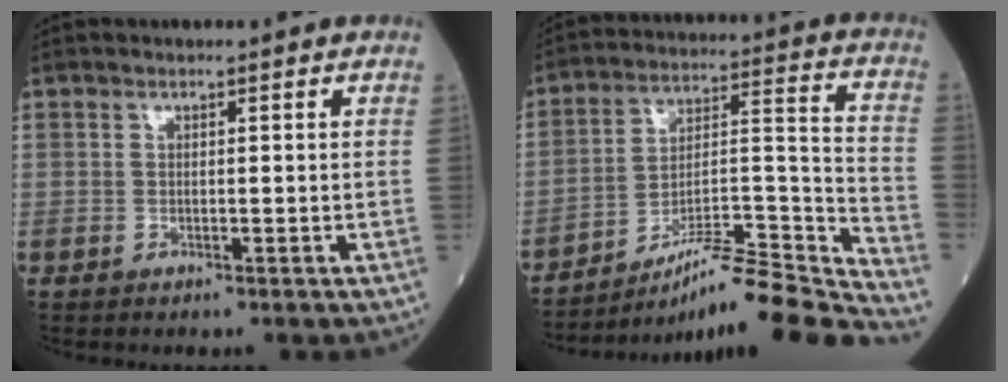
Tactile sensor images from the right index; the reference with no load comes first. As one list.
[{"total": 20.6, "force": [-18.5, -0.7, 9.0], "torque": [-0.110, 0.022, -0.291]}]